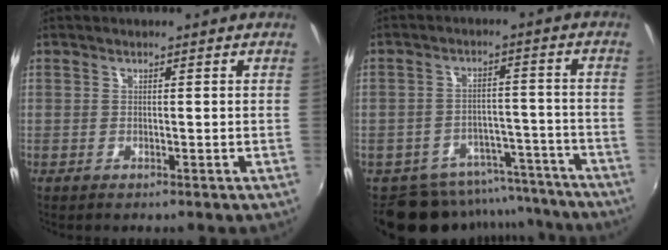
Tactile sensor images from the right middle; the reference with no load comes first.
{"total": 13.8, "force": [-12.4, 5.6, 2.5], "torque": [-0.047, 0.033, -0.157]}